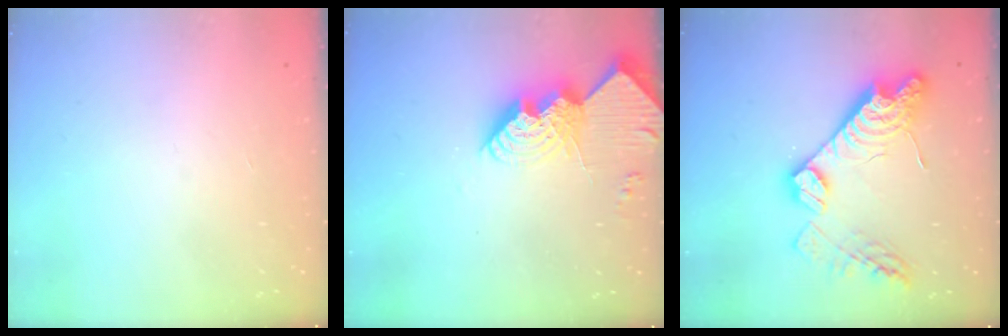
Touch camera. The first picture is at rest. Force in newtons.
{"total": 14.5, "press": 14.4, "slide": 1.6}
{"total": 17.6, "press": 17.6, "slide": 1.3}